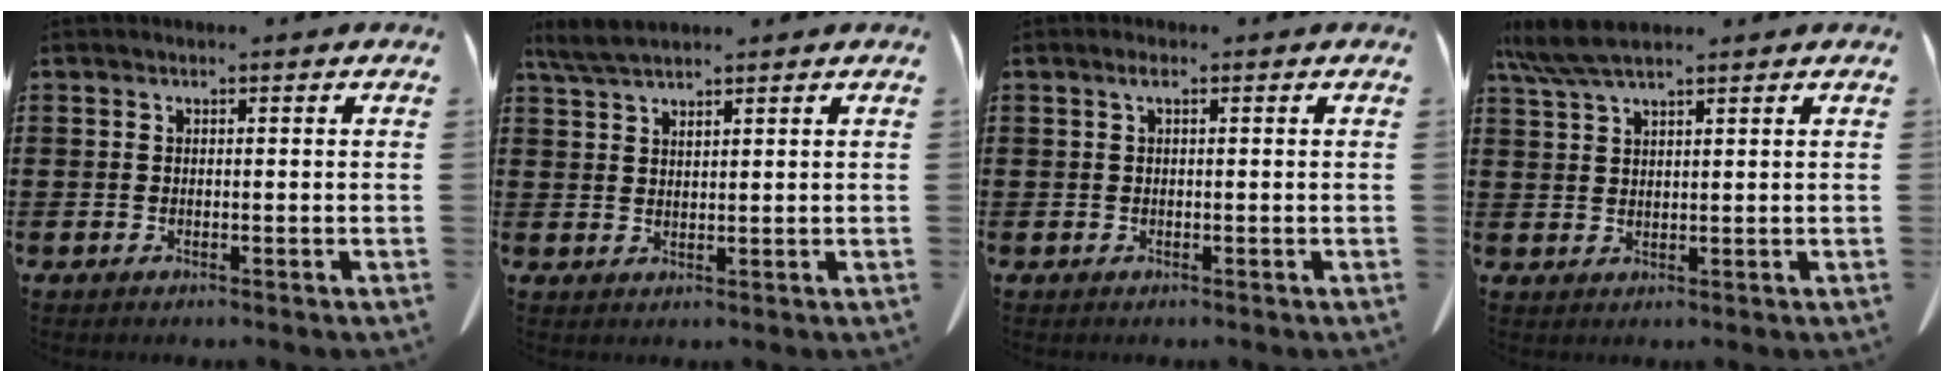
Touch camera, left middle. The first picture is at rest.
{"total": 3.3, "force": [2.8, 0.3, 1.6], "torque": [-0.038, -0.003, 0.054]}
{"total": 1.2, "force": [0.3, 0.3, 1.1], "torque": [-0.024, 0.003, 0.006]}
{"total": 5.5, "force": [4.3, 0.8, 3.3], "torque": [-0.075, -0.004, 0.081]}